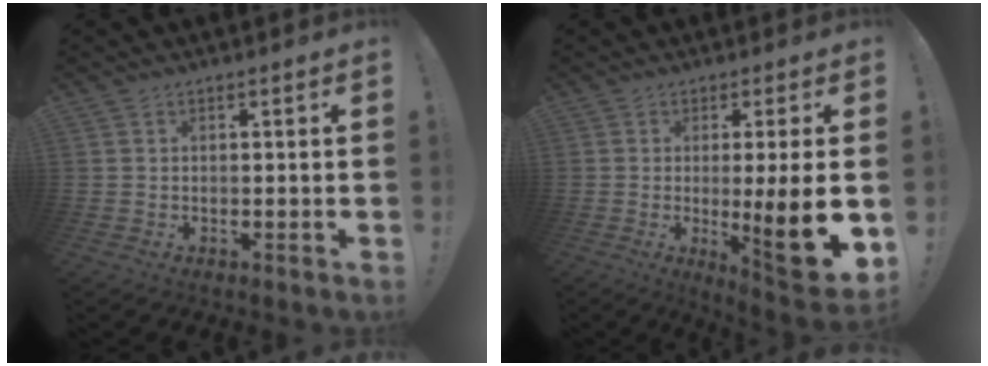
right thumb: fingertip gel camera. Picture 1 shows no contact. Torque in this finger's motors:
{"motor_torque": [-0.19, 0.67, 0.49, 0.43, 0.07]}